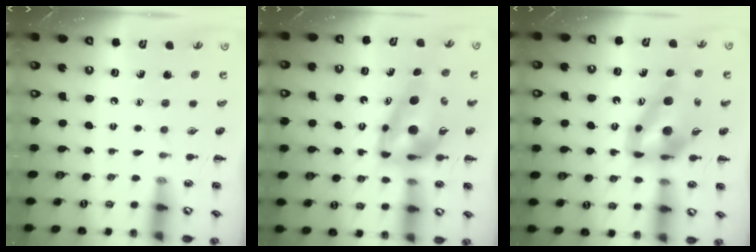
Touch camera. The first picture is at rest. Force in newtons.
{"total": 10.0, "press": 9.6, "slide": 3.0}
{"total": 12.9, "press": 12.1, "slide": 4.5}